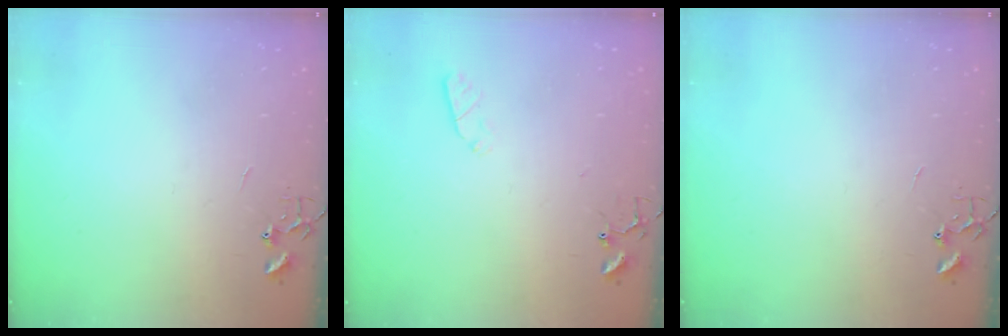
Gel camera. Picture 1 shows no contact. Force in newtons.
{"total": 2.9, "press": 2.8, "slide": 0.5}
{"total": 0.0}